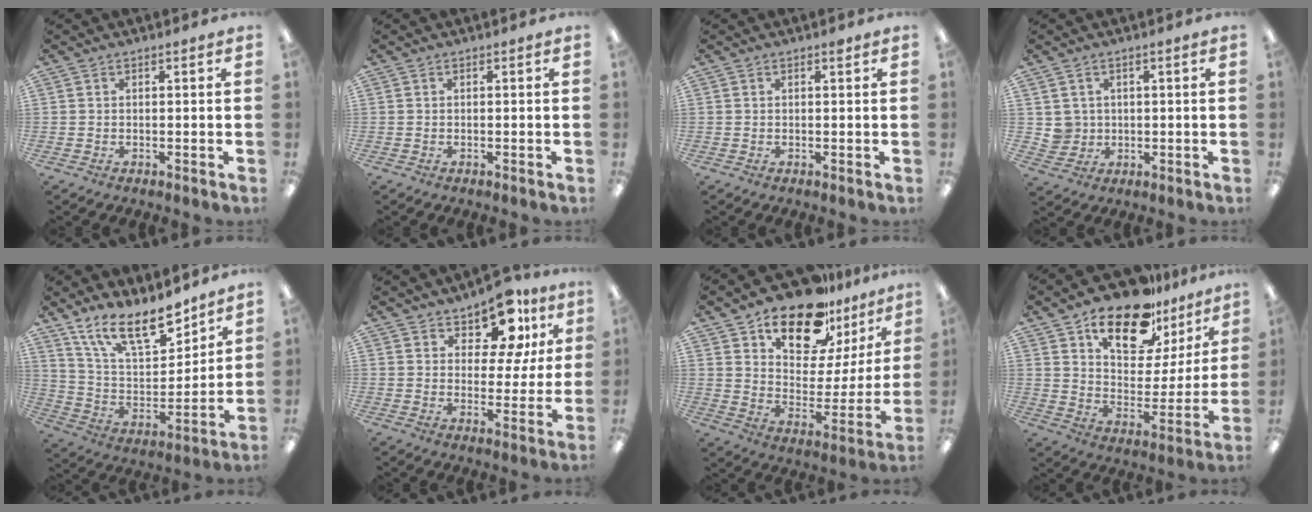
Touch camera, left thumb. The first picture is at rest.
{"total": 0.0}
{"total": 0.7, "force": [0.6, 0.1, 0.5], "torque": [-0.002, -0.002, 0.008]}
{"total": 3.9, "force": [1.4, 3.6, 0.1], "torque": [-0.008, 0.003, 0.027]}
{"total": 17.6, "force": [12.9, 6.8, 9.9], "torque": [-0.175, -0.072, 0.226]}
{"total": 11.9, "force": [8.3, 6.1, 6.1], "torque": [-0.095, -0.046, 0.147]}
{"total": 18.5, "force": [14.4, 8.6, 7.7], "torque": [-0.139, -0.100, 0.255]}
{"total": 19.0, "force": [13.4, 9.2, 9.9], "torque": [-0.166, -0.077, 0.233]}